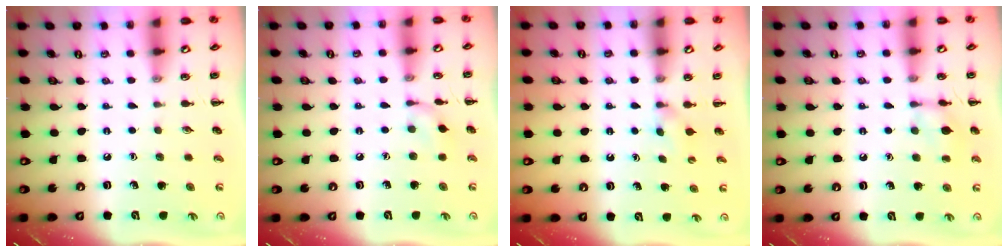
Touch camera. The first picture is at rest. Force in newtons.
{"total": 6.3, "press": 6.2, "slide": 1.1}
{"total": 2.4, "press": 2.1, "slide": 1.0}
{"total": 8.1, "press": 8.1, "slide": 0.7}